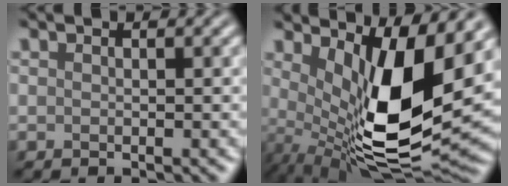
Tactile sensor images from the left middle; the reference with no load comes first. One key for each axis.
{"total": 11.9, "fx": 2.1, "fy": 3.9, "fz": 11.0, "tx": -0.188, "ty": -0.027, "tz": 0.047}